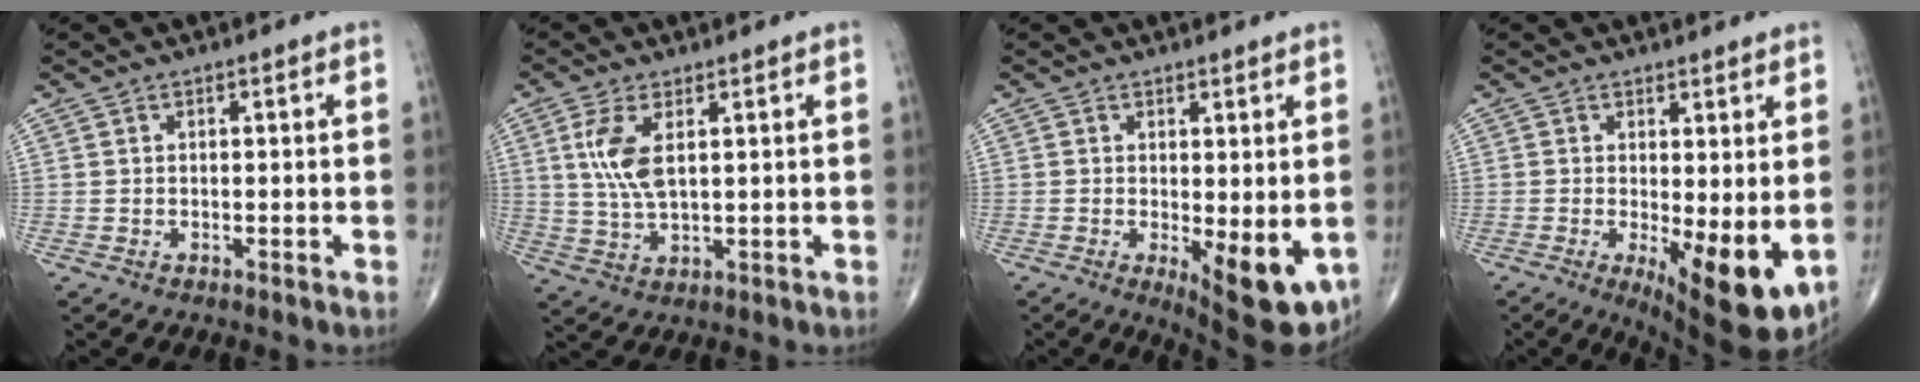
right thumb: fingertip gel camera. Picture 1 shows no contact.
{"total": 7.1, "force": [2.1, 2.9, 6.1], "torque": [-0.136, -0.006, 0.048]}
{"total": 10.3, "force": [-2.0, 3.8, 9.4], "torque": [-0.113, -0.023, -0.014]}
{"total": 10.6, "force": [-1.3, 3.6, 9.9], "torque": [-0.141, -0.027, -0.009]}